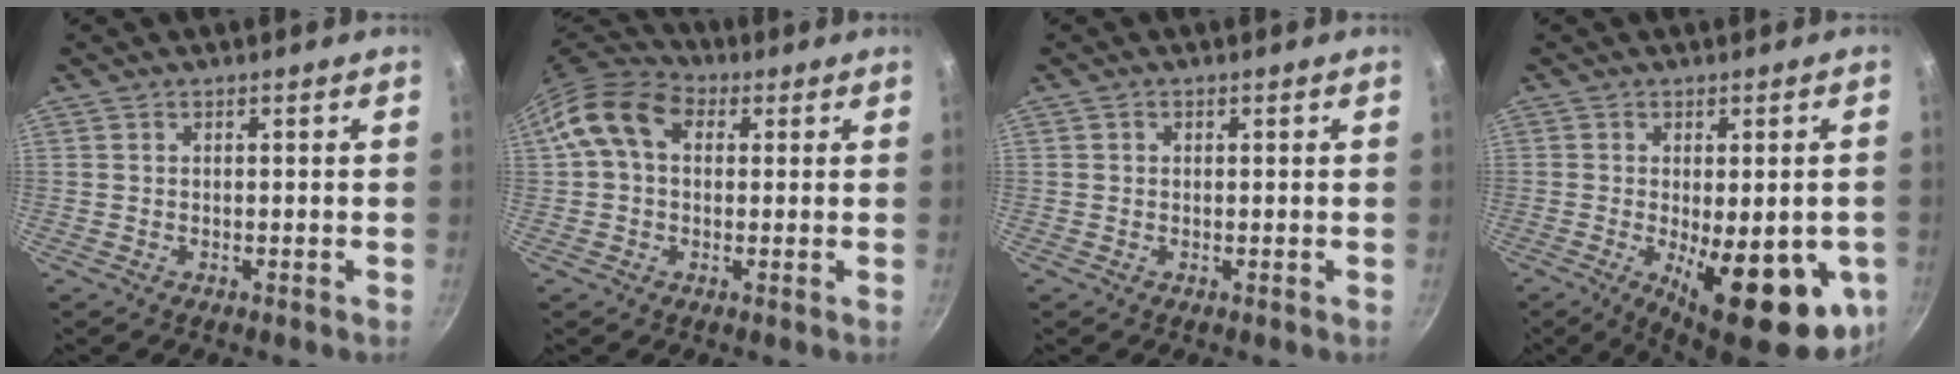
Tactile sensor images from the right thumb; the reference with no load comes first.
{"total": 11.0, "force": [2.6, 7.9, 7.2], "torque": [-0.111, 0.024, 0.026]}
{"total": 0.8, "force": [0.1, 0.7, 0.3], "torque": [-0.002, 0.002, 0.001]}
{"total": 19.5, "force": [-5.2, 7.2, 17.4], "torque": [-0.198, -0.018, -0.054]}